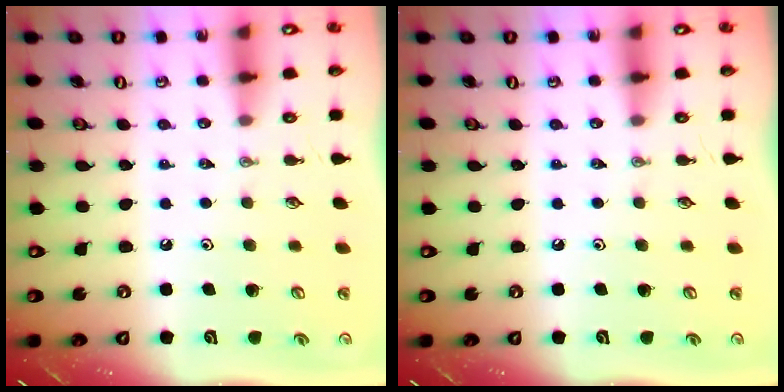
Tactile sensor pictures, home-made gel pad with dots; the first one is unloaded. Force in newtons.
{"total": 0.0}